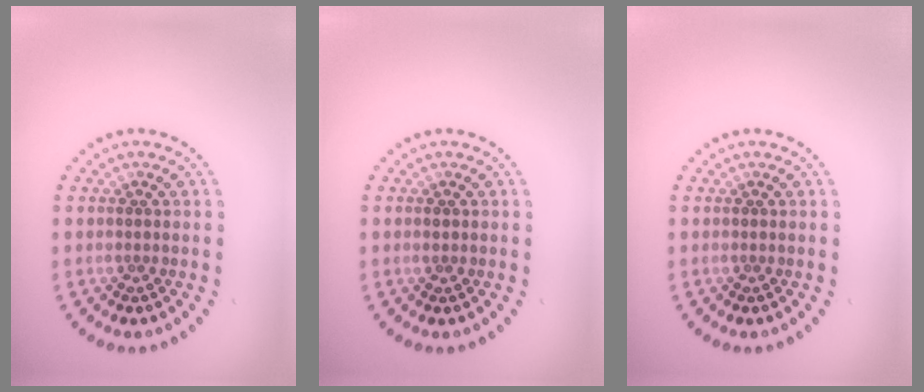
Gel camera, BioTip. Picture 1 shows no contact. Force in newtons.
{"total": 0.8, "press": 0.8, "slide": 0.1}
{"total": 0.0}